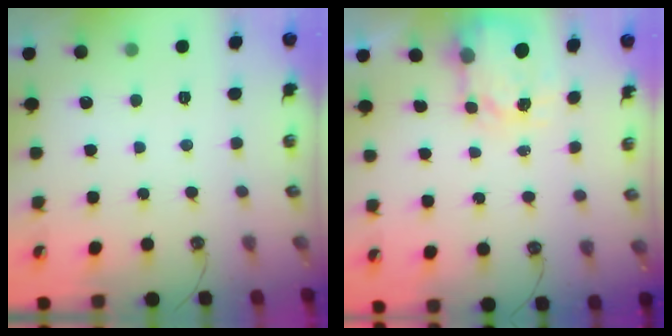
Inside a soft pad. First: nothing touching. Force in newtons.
{"total": 4.0, "press": 4.0, "slide": 0.5}